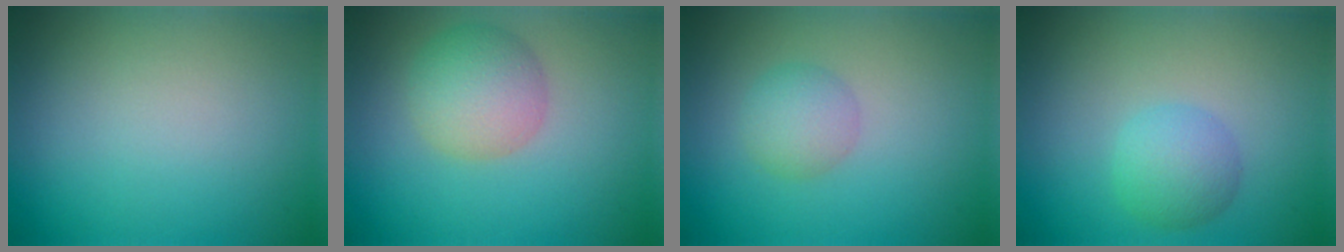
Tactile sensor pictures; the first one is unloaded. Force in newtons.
{"total": 4.4, "press": 4.4, "slide": 0.1}
{"total": 2.2, "press": 2.2, "slide": 0.1}
{"total": 2.9, "press": 2.9, "slide": 0.2}